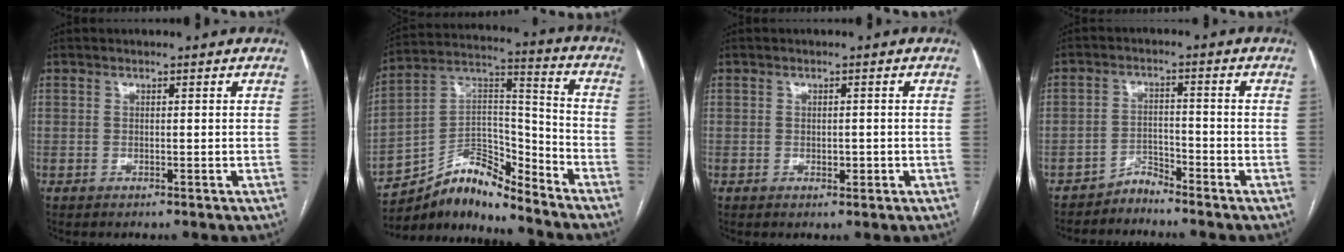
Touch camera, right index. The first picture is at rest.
{"total": 12.4, "force": [-11.7, 2.5, 3.3], "torque": [-0.051, 0.054, -0.215]}
{"total": 1.4, "force": [-0.4, 0.7, 1.2], "torque": [-0.020, -0.001, -0.002]}
{"total": 2.7, "force": [-2.7, 0.4, -0.3], "torque": [0.018, -0.006, -0.048]}